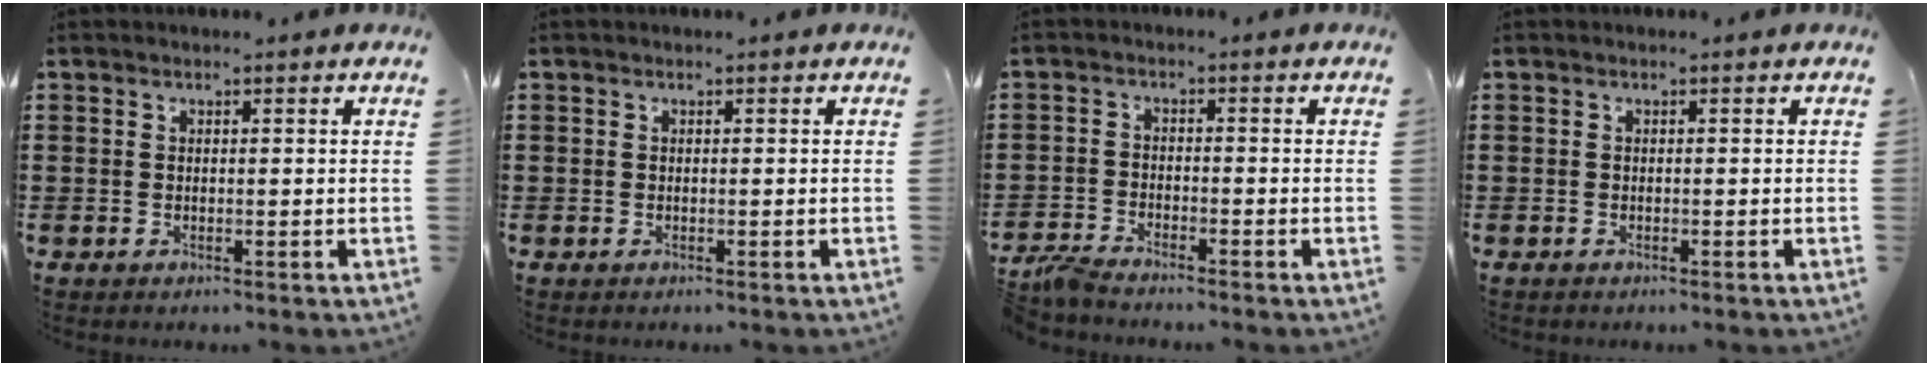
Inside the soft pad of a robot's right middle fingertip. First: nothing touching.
{"total": 0.0}
{"total": 2.9, "force": [-2.8, 0.1, 0.8], "torque": [-0.038, -0.003, -0.063]}
{"total": 0.0}